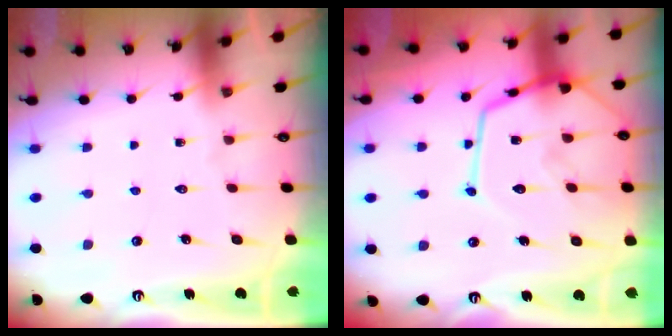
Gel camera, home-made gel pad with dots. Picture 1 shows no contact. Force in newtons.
{"total": 18.4, "press": 18.3, "slide": 1.7}